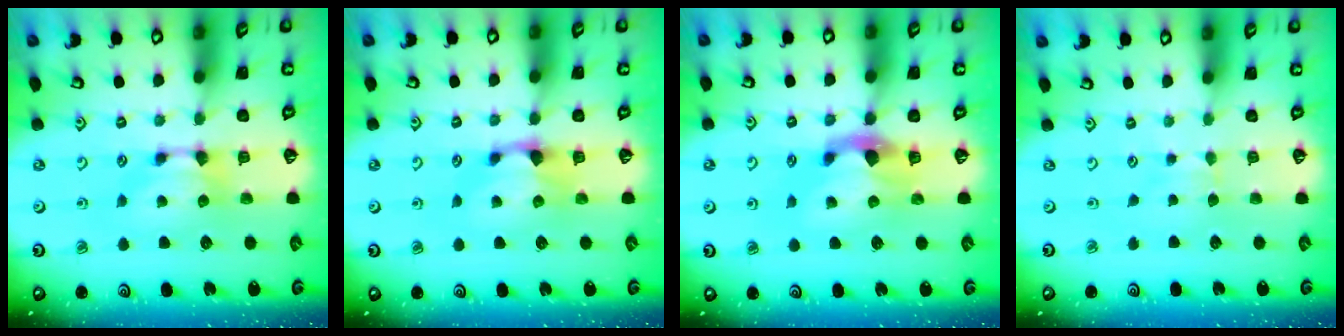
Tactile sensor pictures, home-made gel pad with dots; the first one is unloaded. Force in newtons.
{"total": 1.2, "press": 0.8, "slide": 0.9}
{"total": 2.3, "press": 1.9, "slide": 1.3}
{"total": 2.4, "press": 2.4, "slide": 0.4}